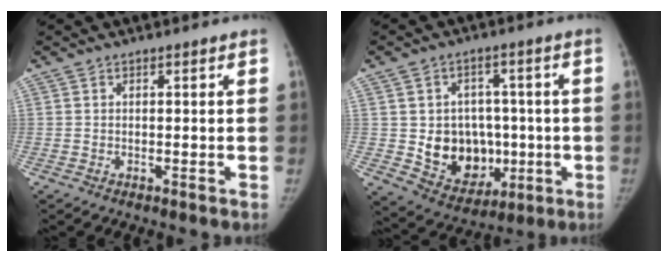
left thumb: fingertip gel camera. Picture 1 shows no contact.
{"total": 13.3, "force": [-1.4, 10.8, 7.5], "torque": [-0.062, 0.006, 0.000]}